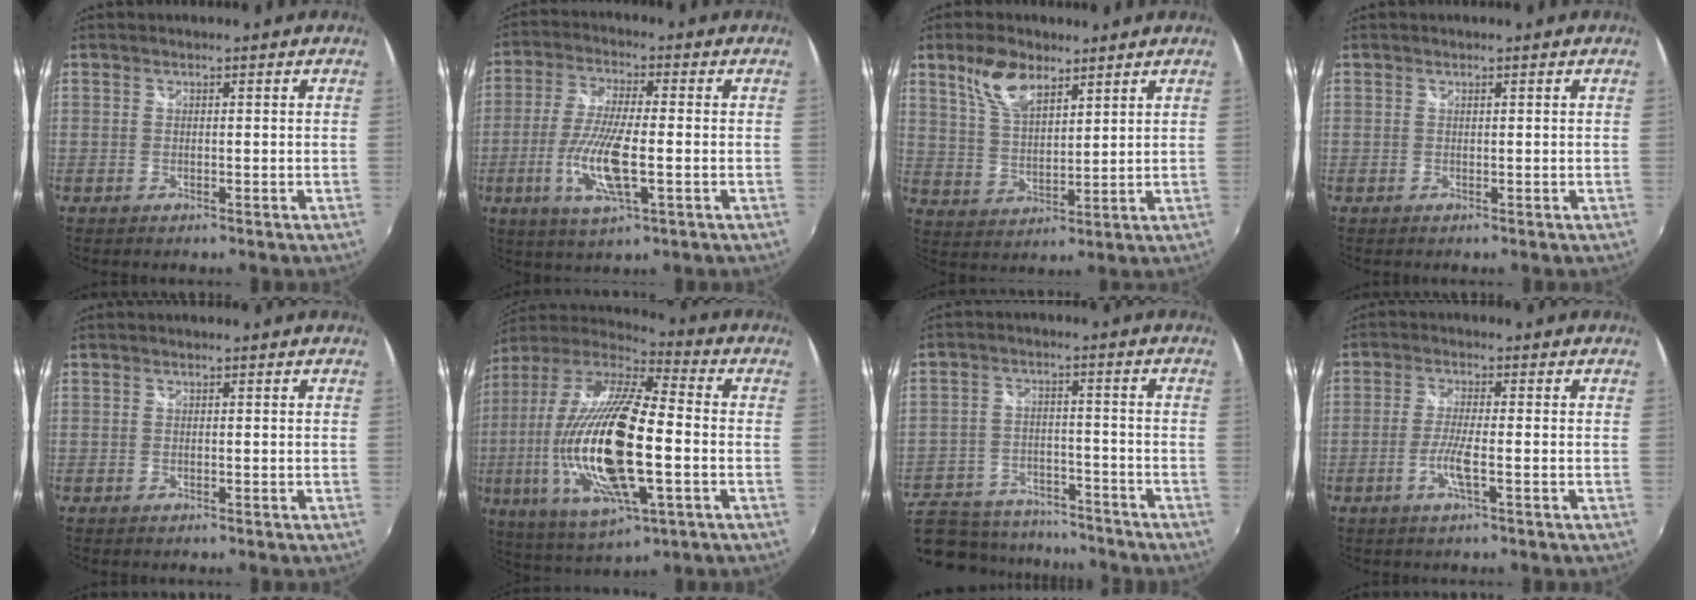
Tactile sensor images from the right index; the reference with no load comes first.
{"total": 11.5, "force": [-2.9, 2.6, 10.9], "torque": [-0.221, -0.012, -0.057]}
{"total": 8.8, "force": [5.7, 4.0, 5.3], "torque": [-0.103, 0.013, 0.116]}
{"total": 0.0}
{"total": 0.0}
{"total": 25.9, "force": [-3.7, 7.8, 24.5], "torque": [-0.463, -0.036, -0.069]}
{"total": 18.8, "force": [-13.4, 10.7, 7.9], "torque": [-0.205, -0.003, -0.182]}
{"total": 4.6, "force": [-1.8, 0.2, 4.2], "torque": [-0.088, -0.006, -0.037]}